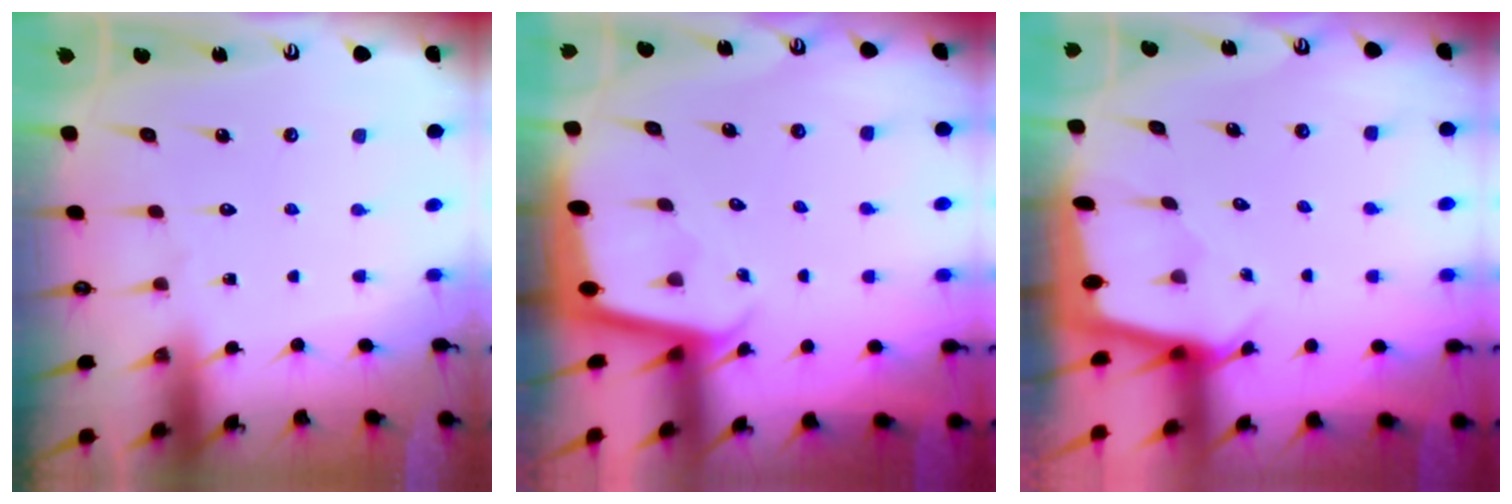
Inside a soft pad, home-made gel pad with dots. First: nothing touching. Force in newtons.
{"total": 1.7, "press": 1.7, "slide": 0.0}
{"total": 1.5, "press": 1.5, "slide": 0.2}